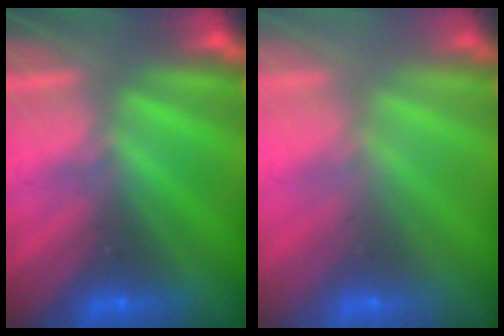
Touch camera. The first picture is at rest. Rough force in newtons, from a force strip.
{"total": 2.9}